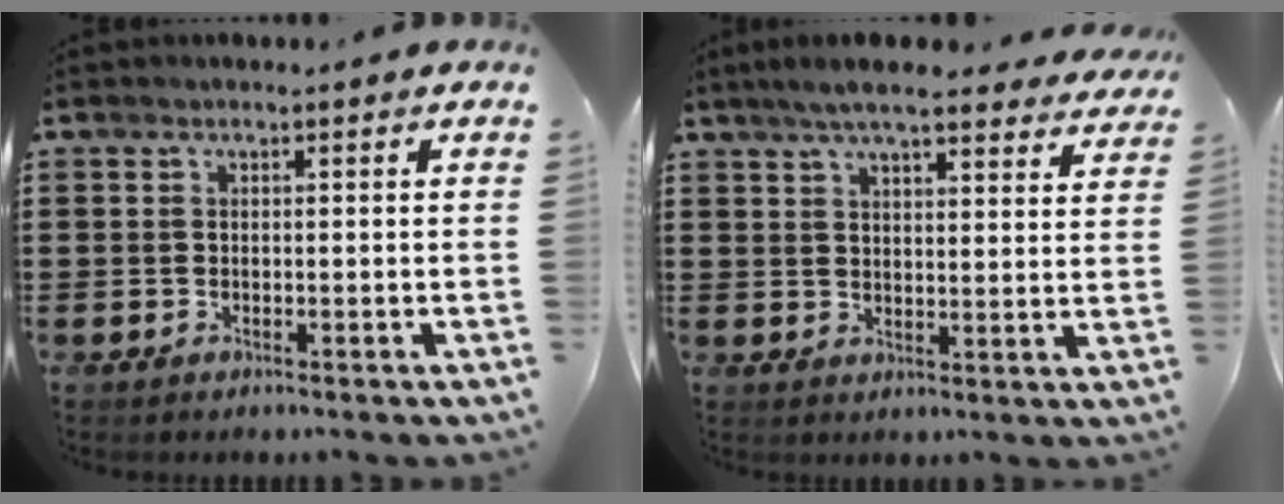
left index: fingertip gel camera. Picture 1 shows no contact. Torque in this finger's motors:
{"motor_torque": [1.86, -0.28, 0.33, -0.01]}